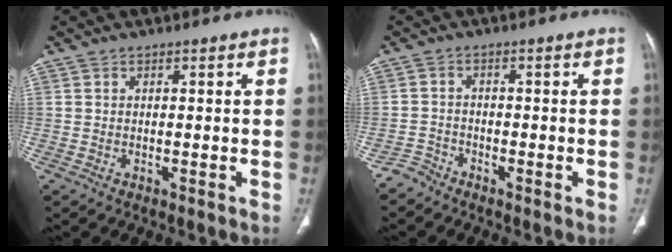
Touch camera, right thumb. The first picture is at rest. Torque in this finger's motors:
{"motor_torque": [0.11, -0.03, -0.18, -0.01, -0.01]}